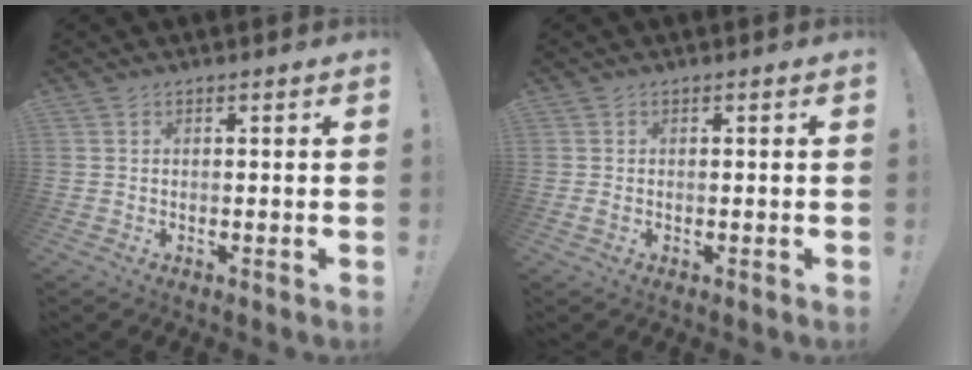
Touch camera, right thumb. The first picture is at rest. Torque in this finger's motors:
{"motor_torque": [-0.01, -0.01, 0.13, -0.03, 0.10]}